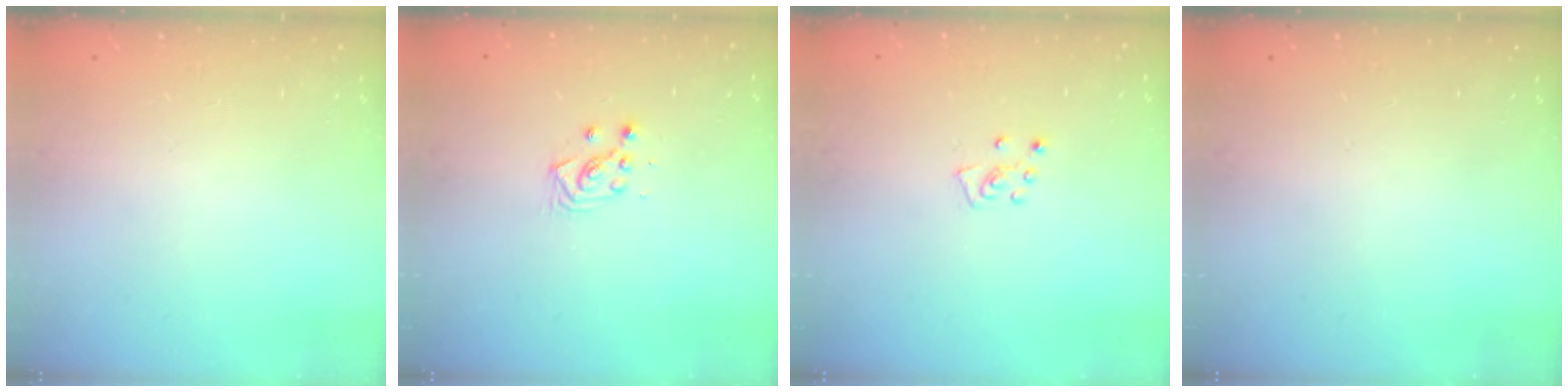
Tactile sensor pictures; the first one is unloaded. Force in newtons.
{"total": 3.4, "press": 3.3, "slide": 1.0}
{"total": 5.0, "press": 4.9, "slide": 0.4}
{"total": 0.0}